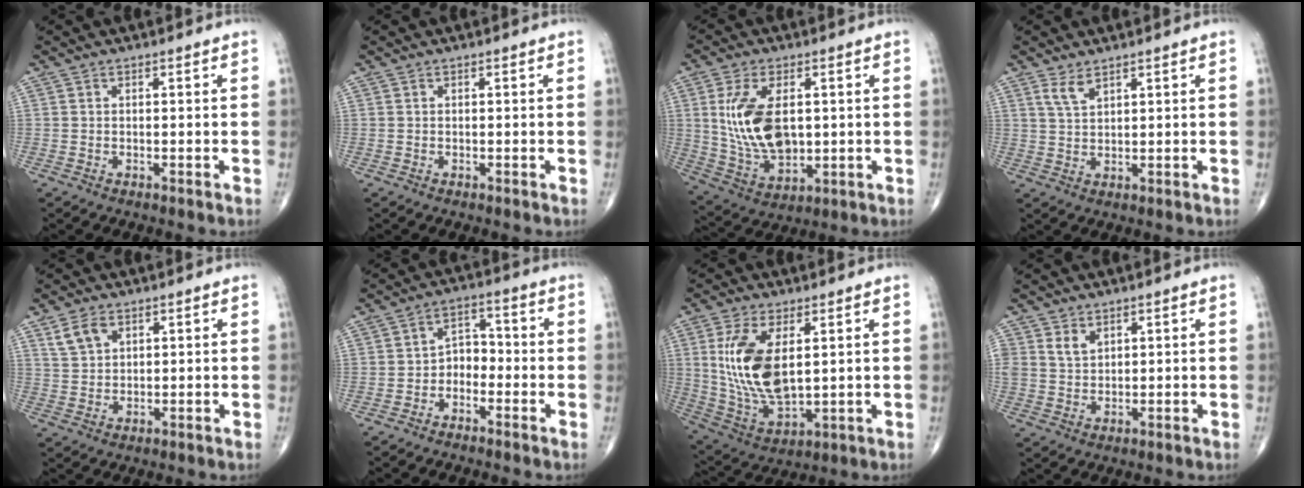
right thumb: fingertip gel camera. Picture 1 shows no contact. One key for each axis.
{"total": 0.0}
{"total": 14.3, "fx": 1.9, "fy": 8.0, "fz": 11.6, "tx": -0.215, "ty": -0.012, "tz": 0.049}
{"total": 2.7, "fx": 1.9, "fy": 1.0, "fz": 1.7, "tx": -0.033, "ty": -0.010, "tz": 0.045}
{"total": 4.6, "fx": 2.6, "fy": 2.9, "fz": 2.5, "tx": -0.041, "ty": -0.007, "tz": 0.056}
{"total": 4.7, "fx": -1.9, "fy": 3.5, "fz": 2.6, "tx": -0.019, "ty": 0.032, "tz": -0.047}
{"total": 15.1, "fx": 3.1, "fy": 7.4, "fz": 12.8, "tx": -0.251, "ty": -0.019, "tz": 0.074}
{"total": 3.6, "fx": 2.0, "fy": 2.5, "fz": 1.7, "tx": -0.018, "ty": -0.015, "tz": 0.044}